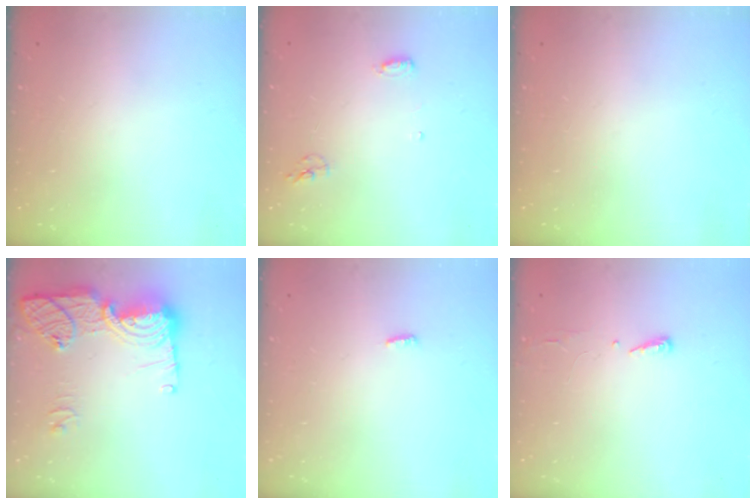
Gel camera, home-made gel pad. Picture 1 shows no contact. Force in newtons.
{"total": 5.4, "press": 5.3, "slide": 1.1}
{"total": 0.0}
{"total": 15.6, "press": 15.6, "slide": 1.3}
{"total": 3.0, "press": 2.9, "slide": 0.8}
{"total": 2.9, "press": 2.9, "slide": 0.4}